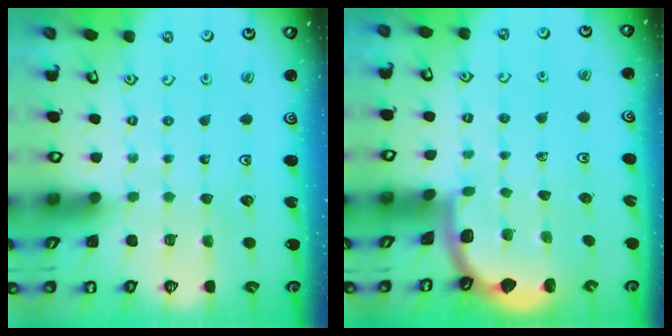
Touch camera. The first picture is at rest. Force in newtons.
{"total": 1.8, "press": 1.8, "slide": 0.2}